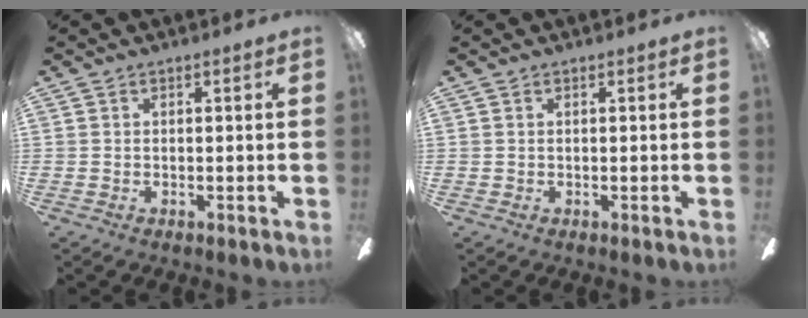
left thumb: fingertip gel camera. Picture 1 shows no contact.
{"total": 0.7, "force": [-0.5, 0.1, 0.5], "torque": [-0.008, 0.003, -0.010]}